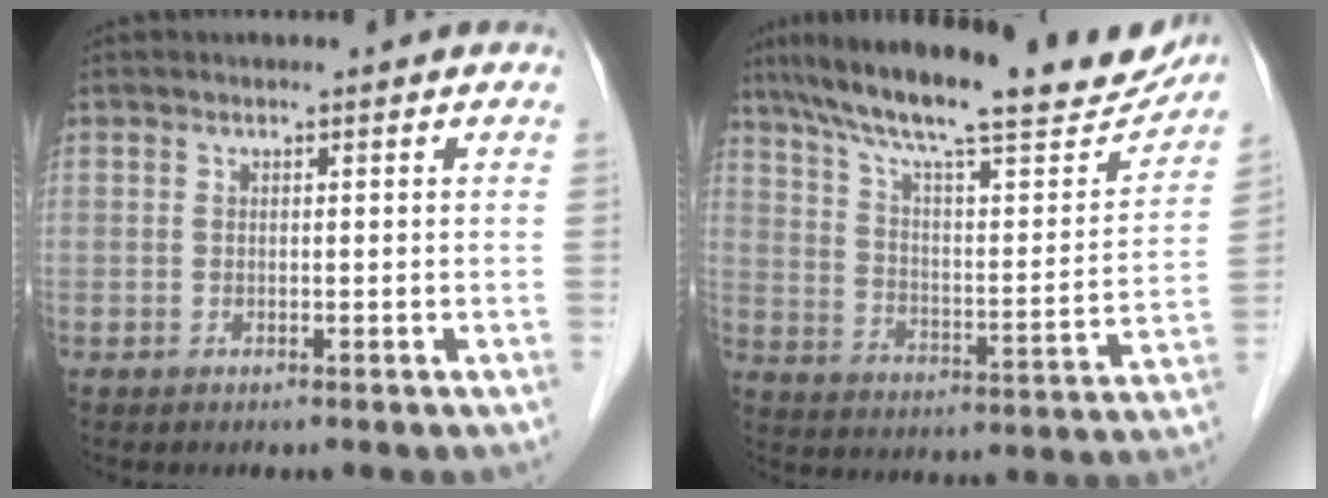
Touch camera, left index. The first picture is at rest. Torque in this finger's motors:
{"motor_torque": [-0.52, -1.14, 0.44, 0.16]}